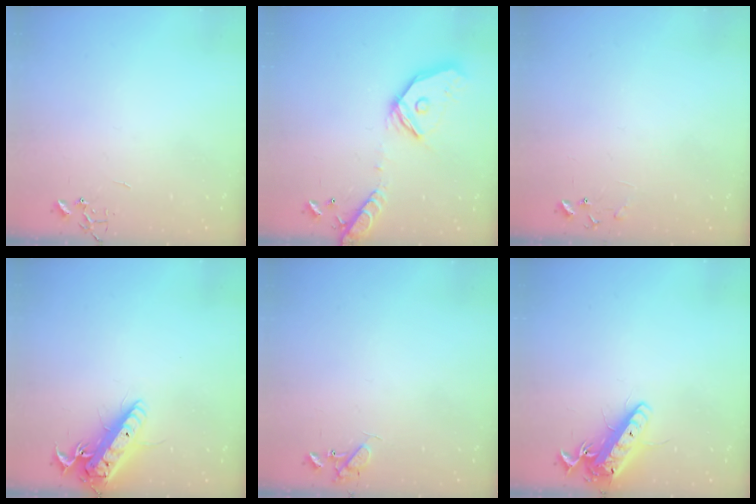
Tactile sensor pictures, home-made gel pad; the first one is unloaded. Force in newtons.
{"total": 18.4, "press": 18.2, "slide": 3.1}
{"total": 6.4, "press": 6.4, "slide": 0.4}
{"total": 16.4, "press": 16.1, "slide": 3.0}
{"total": 8.6, "press": 8.6, "slide": 0.7}
{"total": 14.0, "press": 13.8, "slide": 2.7}